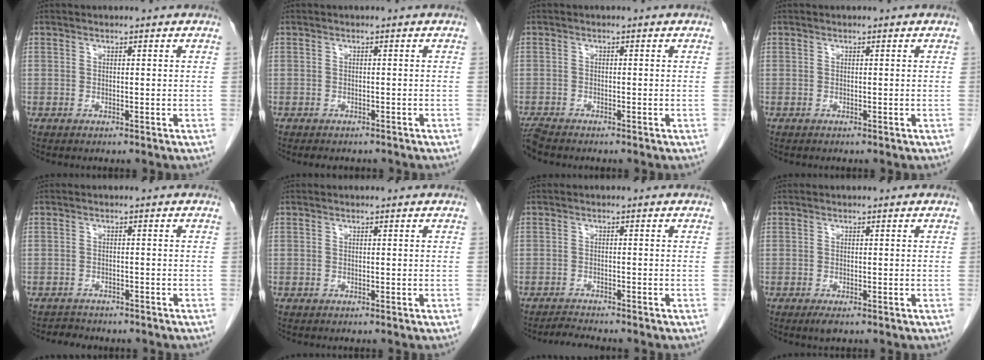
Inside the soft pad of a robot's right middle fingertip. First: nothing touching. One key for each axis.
{"total": 3.6, "fx": -3.1, "fy": 1.5, "fz": 1.2, "tx": -0.016, "ty": -0.005, "tz": -0.036}
{"total": 2.5, "fx": -2.4, "fy": 0.2, "fz": 0.7, "tx": -0.019, "ty": -0.012, "tz": -0.047}
{"total": 0.0}
{"total": 2.9, "fx": -2.6, "fy": 1.2, "fz": 0.1, "tx": -0.012, "ty": -0.002, "tz": -0.036}
{"total": 0.0}
{"total": 2.4, "fx": -2.3, "fy": -0.4, "fz": 0.4, "tx": -0.015, "ty": -0.015, "tz": -0.040}
{"total": 1.4, "fx": -0.9, "fy": 0.3, "fz": 1.1, "tx": -0.016, "ty": -0.003, "tz": -0.011}